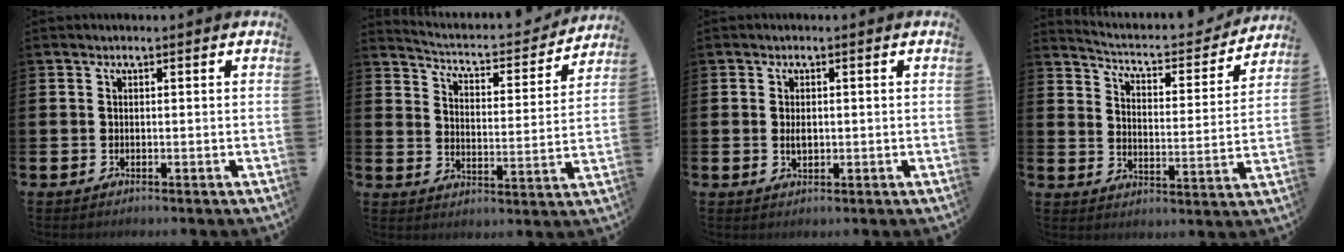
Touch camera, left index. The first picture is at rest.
{"total": 4.4, "force": [4.1, 1.1, 1.0], "torque": [-0.048, -0.036, 0.062]}
{"total": 1.7, "force": [0.1, 0.9, 1.4], "torque": [-0.025, 0.004, 0.000]}
{"total": 4.9, "force": [4.4, 1.3, 1.5], "torque": [-0.058, -0.034, 0.068]}